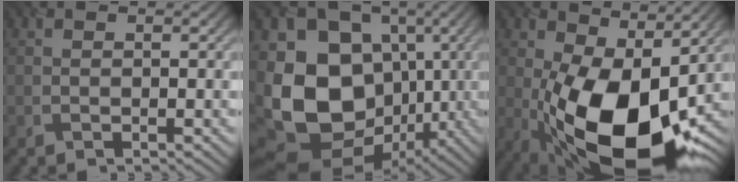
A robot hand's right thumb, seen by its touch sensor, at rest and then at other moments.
{"total": 16.9, "force": [-2.6, 13.3, 10.1], "torque": [-0.214, -0.014, -0.044]}
{"total": 17.8, "force": [-2.5, 9.6, 14.8], "torque": [-0.255, -0.034, -0.031]}